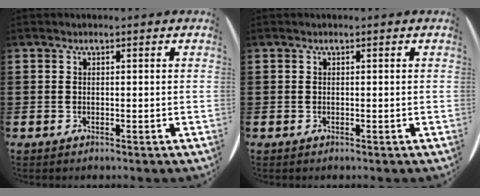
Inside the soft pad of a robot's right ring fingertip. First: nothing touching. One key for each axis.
{"total": 0.0}